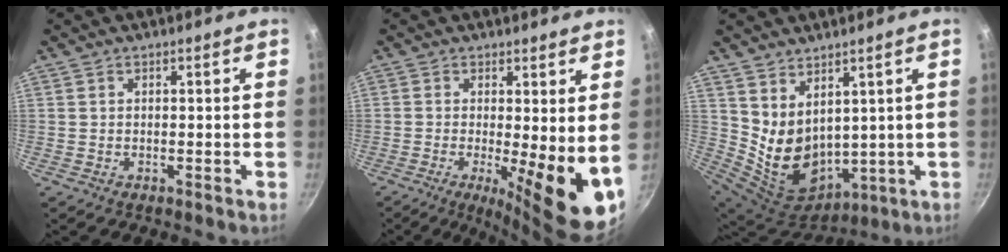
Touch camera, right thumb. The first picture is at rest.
{"total": 12.0, "force": [-1.1, 3.2, 11.5], "torque": [-0.143, -0.019, -0.011]}
{"total": 13.1, "force": [4.8, 8.9, 8.4], "torque": [-0.135, -0.054, 0.120]}